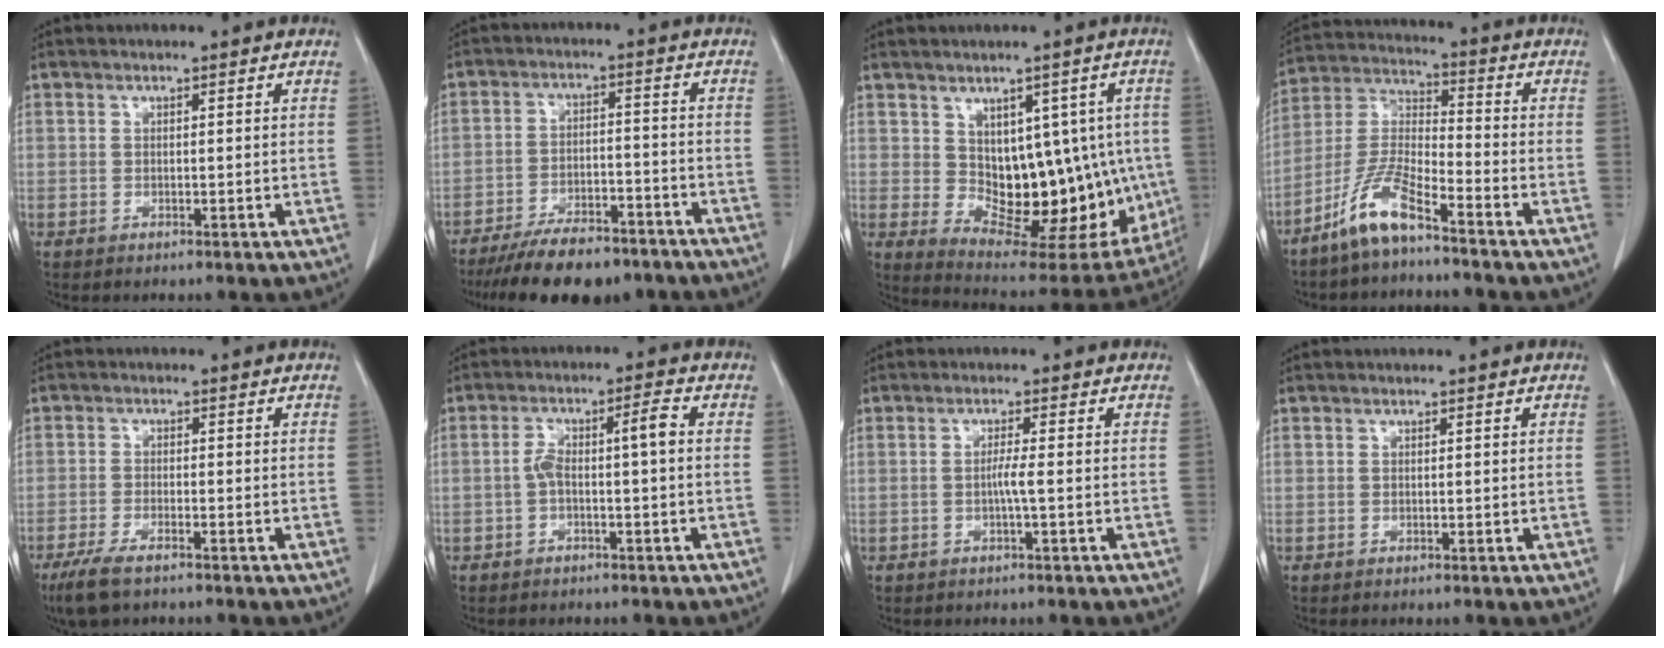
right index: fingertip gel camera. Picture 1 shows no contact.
{"total": 12.5, "force": [-10.1, 4.1, 6.1], "torque": [-0.088, -0.002, -0.157]}
{"total": 15.5, "force": [0.0, 8.6, 12.9], "torque": [-0.153, 0.009, 0.026]}
{"total": 9.0, "force": [-6.4, 1.3, 6.2], "torque": [-0.140, -0.007, -0.133]}
{"total": 5.2, "force": [-3.7, 1.1, 3.5], "torque": [-0.076, -0.011, -0.062]}
{"total": 4.8, "force": [-0.4, 0.7, 4.8], "torque": [-0.092, 0.027, -0.004]}
{"total": 1.9, "force": [-0.4, -0.4, 1.8], "torque": [-0.034, -0.001, -0.010]}
{"total": 0.0}